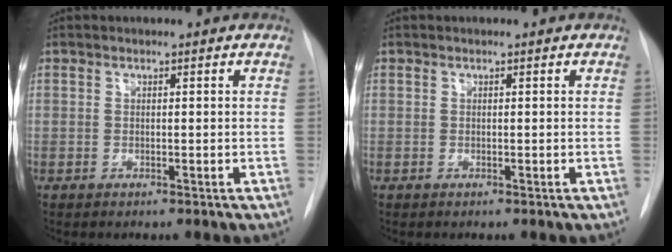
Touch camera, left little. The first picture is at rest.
{"total": 0.0}